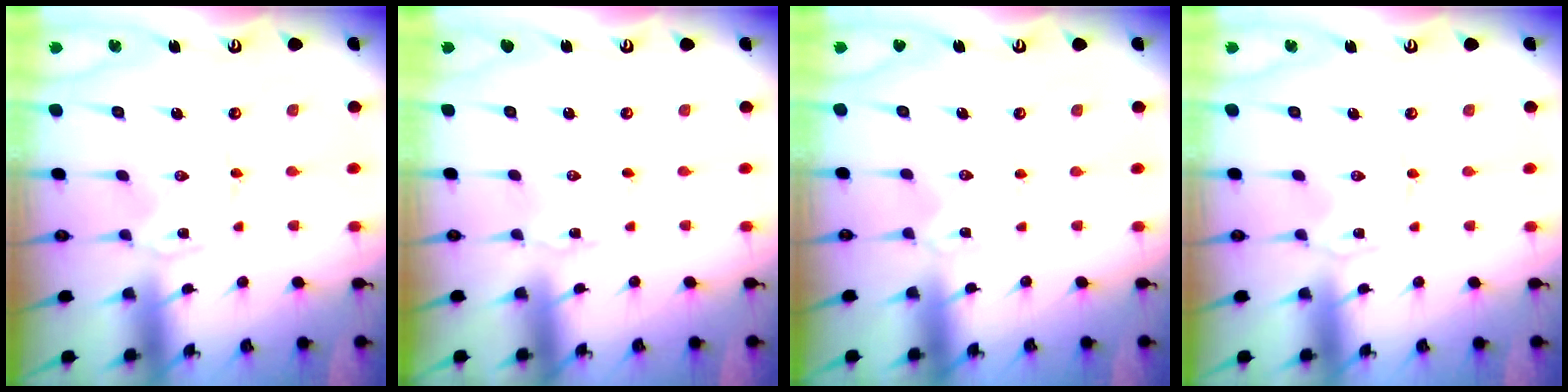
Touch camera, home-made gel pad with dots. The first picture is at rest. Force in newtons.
{"total": 1.4, "press": 1.4, "slide": 0.1}
{"total": 0.0}
{"total": 0.0}